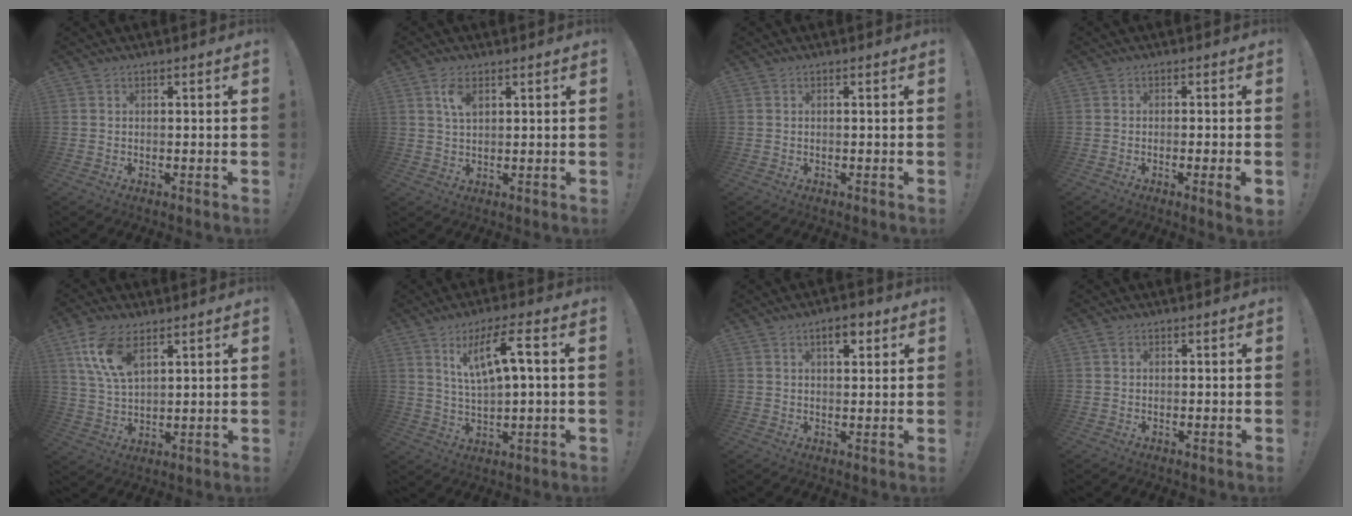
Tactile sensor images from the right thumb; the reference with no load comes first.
{"total": 4.9, "force": [2.2, 2.4, 3.7], "torque": [-0.062, -0.004, 0.037]}
{"total": 0.0}
{"total": 4.1, "force": [-1.3, -0.2, 3.8], "torque": [-0.064, -0.002, -0.016]}
{"total": 11.8, "force": [6.2, 5.8, 8.2], "torque": [-0.171, -0.016, 0.117]}
{"total": 10.9, "force": [4.0, 1.9, 10.0], "torque": [-0.184, -0.003, 0.062]}
{"total": 5.0, "force": [2.7, 2.3, 3.5], "torque": [-0.044, -0.005, 0.041]}
{"total": 0.6, "force": [0.3, 0.4, 0.4], "torque": [-0.009, 0.003, 0.005]}